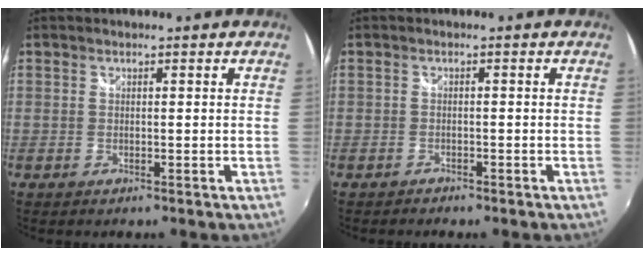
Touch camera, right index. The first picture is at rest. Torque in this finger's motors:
{"motor_torque": [0.07, -0.07, -0.10, -0.02]}